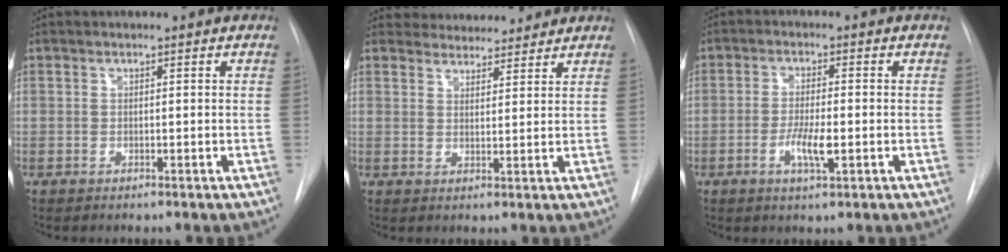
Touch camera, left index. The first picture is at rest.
{"total": 8.1, "force": [7.7, 2.5, 0.8], "torque": [0.001, 0.015, 0.103]}
{"total": 4.7, "force": [-1.4, 0.8, 4.4], "torque": [-0.085, -0.004, -0.024]}